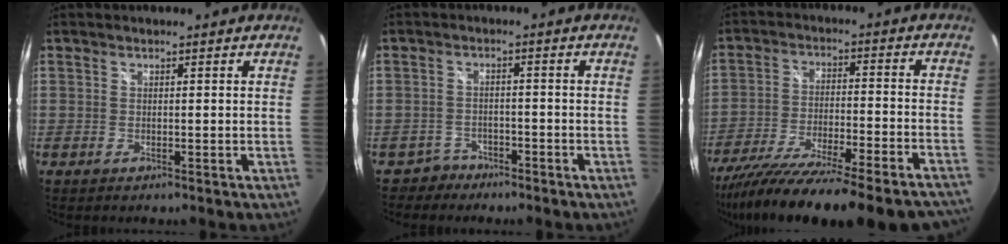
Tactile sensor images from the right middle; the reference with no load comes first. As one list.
[{"total": 3.5, "force": [-2.7, 2.1, -0.3], "torque": [0.000, 0.012, -0.047]}, {"total": 29.6, "force": [-25.6, 3.7, 14.4], "torque": [-0.243, -0.075, -0.373]}]